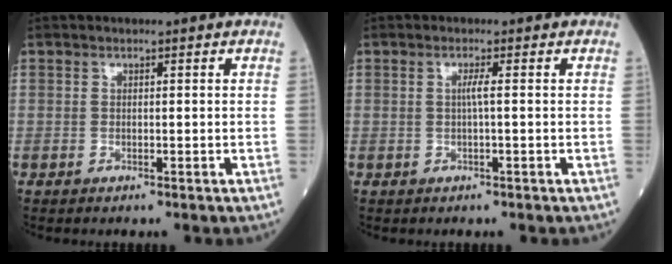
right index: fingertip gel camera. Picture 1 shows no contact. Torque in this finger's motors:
{"motor_torque": [0.31, 0.00, 0.15, 0.04]}